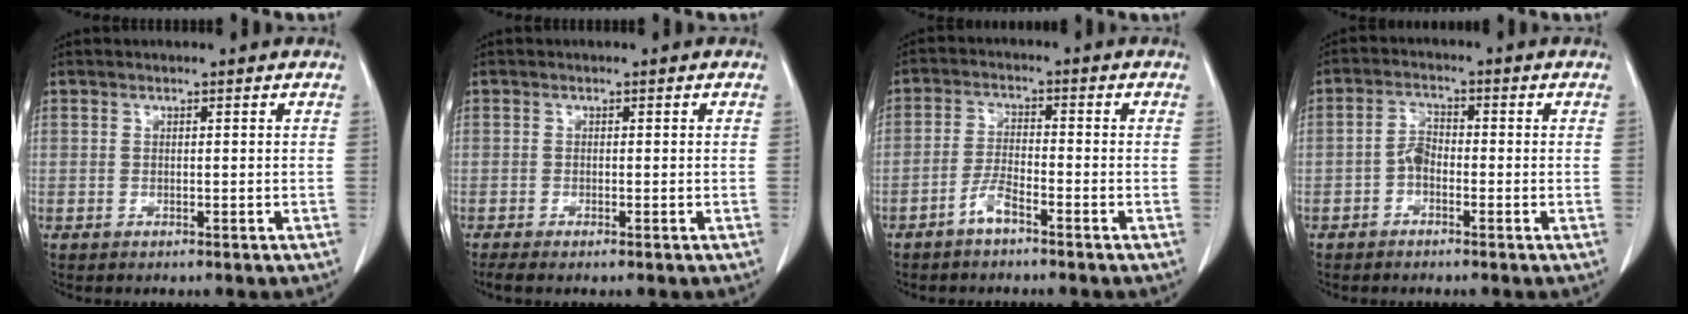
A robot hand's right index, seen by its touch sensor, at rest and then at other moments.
{"total": 1.7, "force": [-1.3, 0.1, 1.2], "torque": [-0.022, -0.006, -0.022]}
{"total": 3.7, "force": [-2.7, 0.7, 2.5], "torque": [-0.052, 0.004, -0.054]}
{"total": 2.8, "force": [-1.2, 1.6, 2.0], "torque": [-0.040, 0.009, -0.025]}